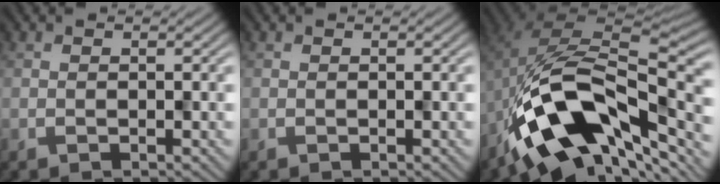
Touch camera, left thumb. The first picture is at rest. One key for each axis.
{"total": 0.0}
{"total": 15.0, "fx": -6.8, "fy": 8.1, "fz": 10.7, "tx": -0.177, "ty": 0.010, "tz": -0.125}